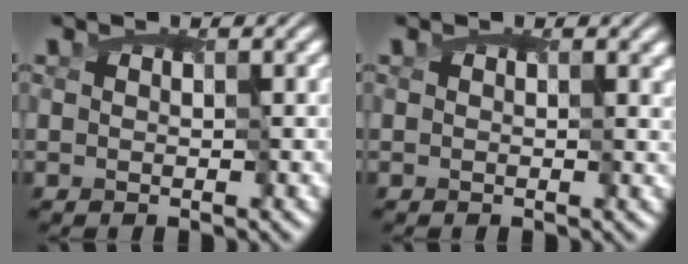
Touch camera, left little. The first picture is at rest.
{"total": 0.8, "force": [0.6, 0.4, 0.4], "torque": [-0.007, 0.002, 0.004]}